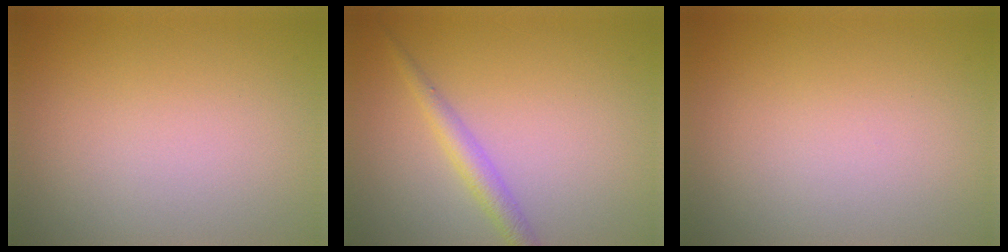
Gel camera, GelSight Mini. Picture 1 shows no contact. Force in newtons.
{"total": 2.1, "press": 2.1, "slide": 0.1}
{"total": 0.0}